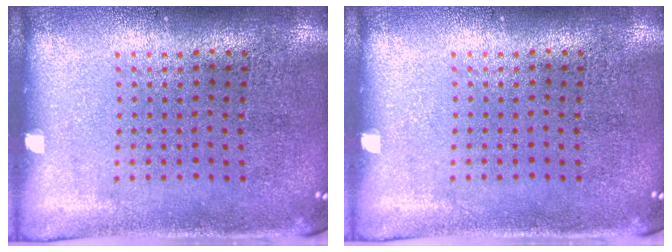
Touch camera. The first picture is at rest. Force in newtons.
{"total": 0.0}